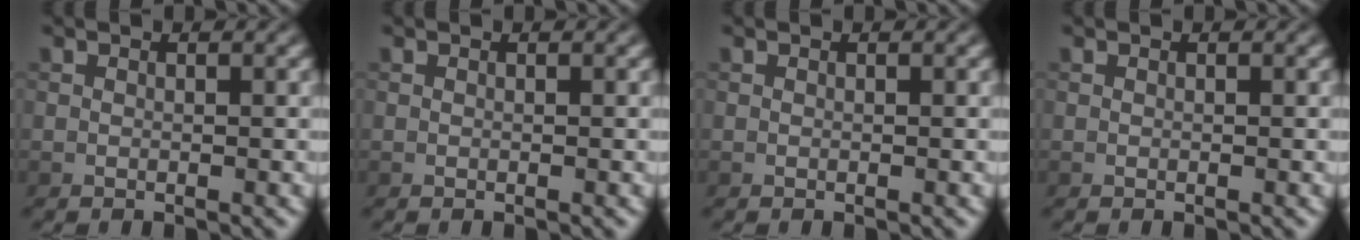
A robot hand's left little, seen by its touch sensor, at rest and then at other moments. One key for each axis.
{"total": 0.0}
{"total": 0.0}
{"total": 0.0}